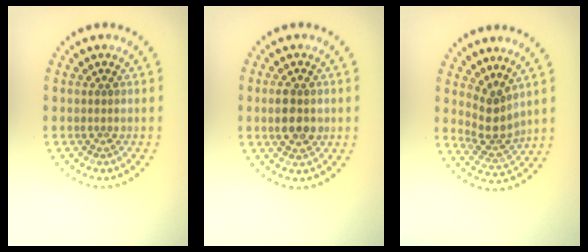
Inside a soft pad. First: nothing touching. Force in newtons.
{"total": 3.2, "press": 3.2, "slide": 0.2}
{"total": 2.9, "press": 2.0, "slide": 2.1}